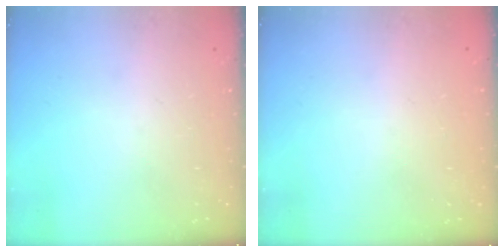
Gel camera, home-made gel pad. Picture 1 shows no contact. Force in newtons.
{"total": 0.6, "press": 0.6, "slide": 0.0}